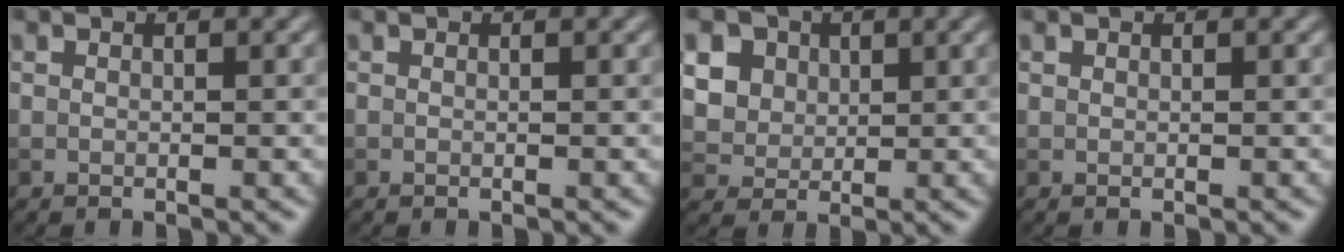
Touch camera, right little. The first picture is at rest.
{"total": 0.0}
{"total": 10.1, "force": [4.5, 7.9, 4.3], "torque": [-0.102, 0.025, 0.070]}
{"total": 0.0}